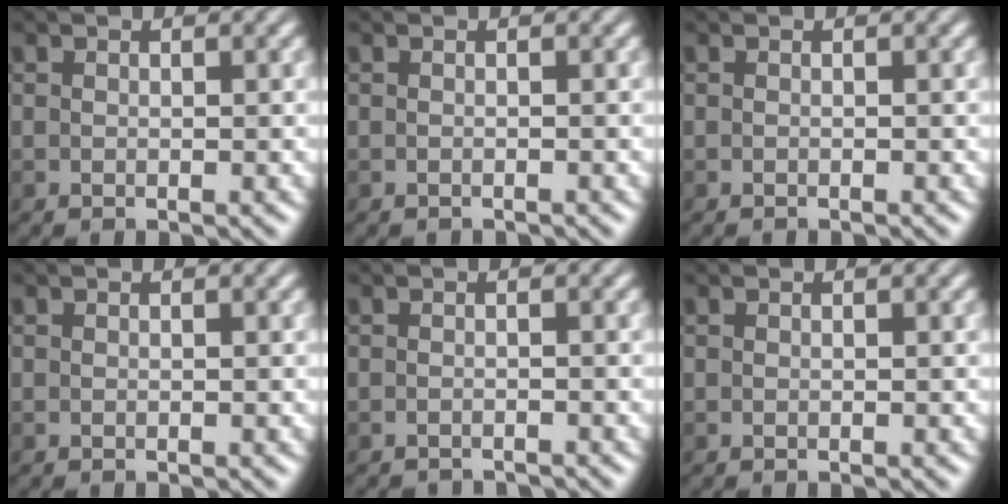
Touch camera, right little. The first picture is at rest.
{"total": 0.7, "force": [-0.7, 0.0, 0.0], "torque": [0.002, -0.004, -0.013]}
{"total": 0.6, "force": [-0.6, 0.1, 0.2], "torque": [0.002, -0.001, -0.010]}
{"total": 0.0}
{"total": 2.1, "force": [-2.1, 0.1, 0.1], "torque": [0.005, -0.007, -0.030]}
{"total": 0.0}